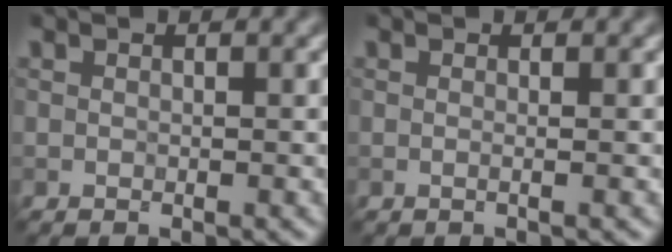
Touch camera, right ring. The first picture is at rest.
{"total": 1.3, "force": [0.3, 0.6, 1.0], "torque": [0.000, -0.010, -0.017]}